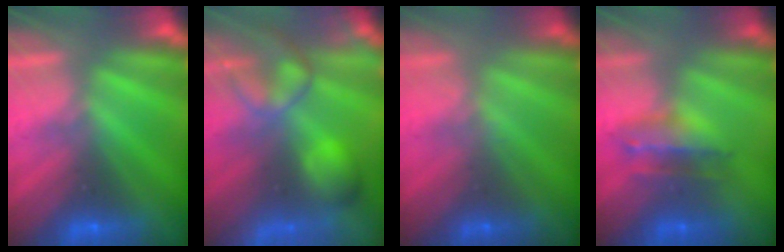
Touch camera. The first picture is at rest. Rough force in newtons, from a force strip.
{"total": 7.0}
{"total": 1.6}
{"total": 2.7}